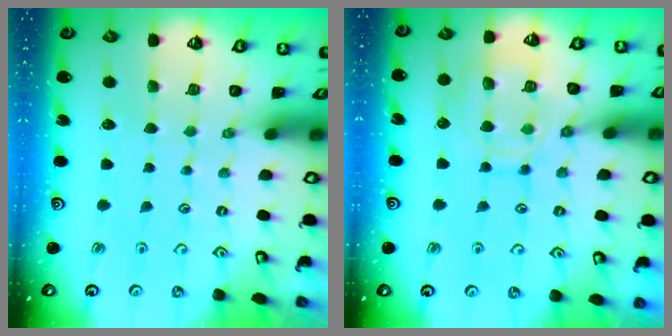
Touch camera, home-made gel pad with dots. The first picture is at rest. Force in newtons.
{"total": 12.4, "press": 12.3, "slide": 1.1}